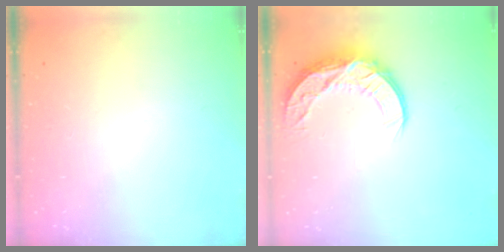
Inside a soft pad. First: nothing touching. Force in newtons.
{"total": 11.3, "press": 11.3, "slide": 0.7}